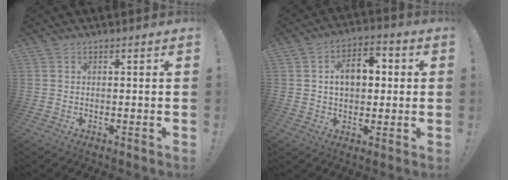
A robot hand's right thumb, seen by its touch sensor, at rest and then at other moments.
{"total": 9.8, "force": [1.4, 6.7, 7.0], "torque": [-0.104, 0.014, 0.025]}